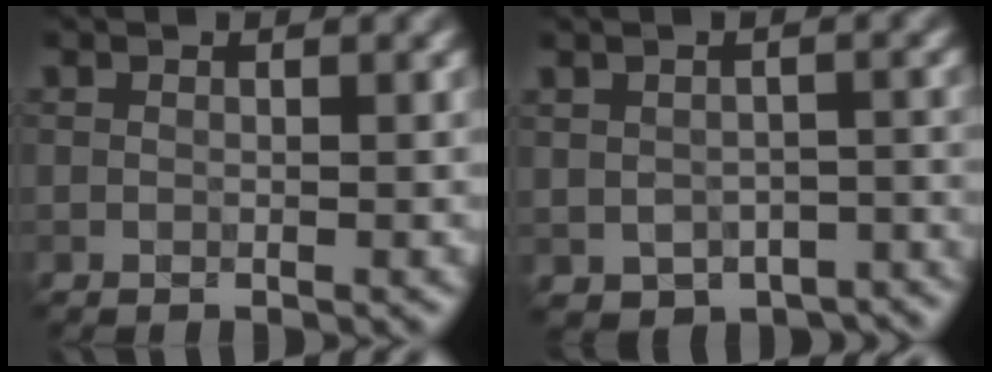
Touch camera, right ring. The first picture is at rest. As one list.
[{"total": 3.6, "force": [-2.2, 2.4, 1.5], "torque": [-0.016, -0.020, -0.022]}]